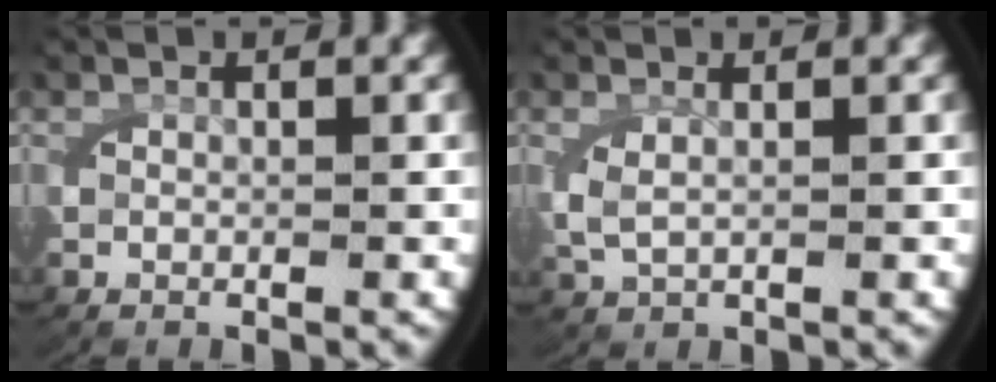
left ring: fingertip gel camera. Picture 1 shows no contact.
{"total": 2.2, "force": [0.4, 1.2, 1.7], "torque": [-0.054, -0.010, 0.018]}